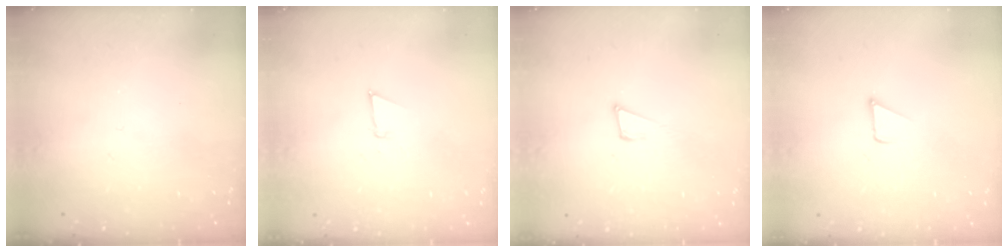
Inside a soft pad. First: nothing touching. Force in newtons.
{"total": 3.1, "press": 3.1, "slide": 0.6}
{"total": 5.4, "press": 5.3, "slide": 1.1}
{"total": 1.6, "press": 1.6, "slide": 0.1}